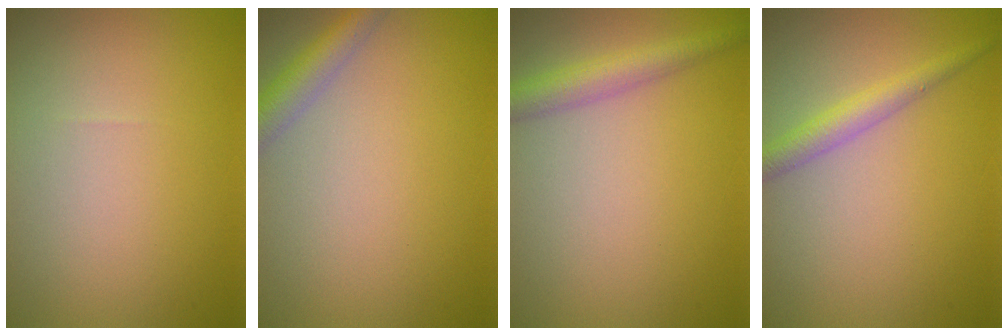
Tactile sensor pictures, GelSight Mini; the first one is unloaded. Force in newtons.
{"total": 2.9, "press": 2.9, "slide": 0.1}
{"total": 3.2, "press": 3.2, "slide": 0.1}
{"total": 2.4, "press": 2.4, "slide": 0.1}